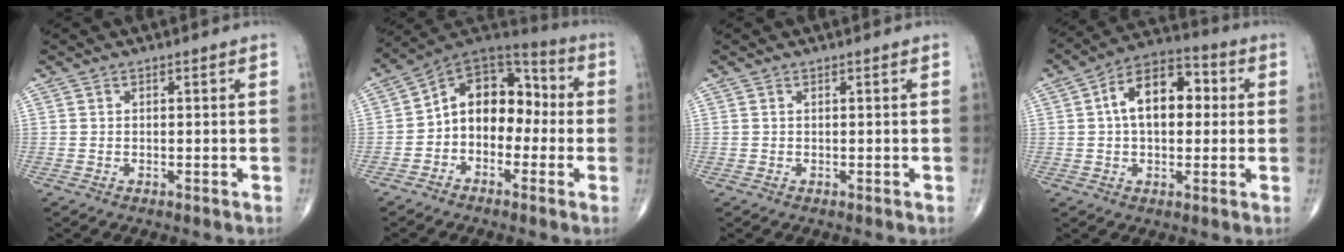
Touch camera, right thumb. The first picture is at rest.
{"total": 13.1, "force": [-1.5, 9.3, 9.1], "torque": [-0.099, 0.053, -0.042]}
{"total": 0.0}
{"total": 13.2, "force": [1.9, 7.9, 10.4], "torque": [-0.149, 0.028, 0.020]}